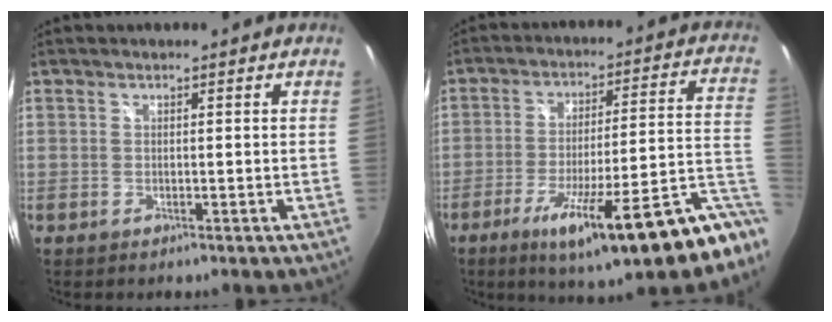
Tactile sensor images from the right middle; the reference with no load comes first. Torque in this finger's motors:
{"motor_torque": [2.14, 0.00, 0.76, 0.21]}